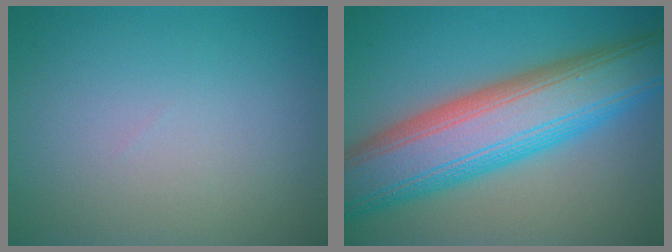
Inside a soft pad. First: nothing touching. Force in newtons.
{"total": 12.1, "press": 12.1, "slide": 0.4}